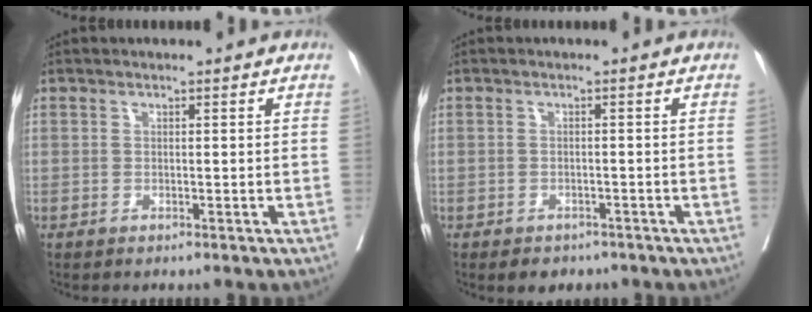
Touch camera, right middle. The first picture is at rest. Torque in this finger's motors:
{"motor_torque": [0.30, -0.18, 0.00, 0.02]}